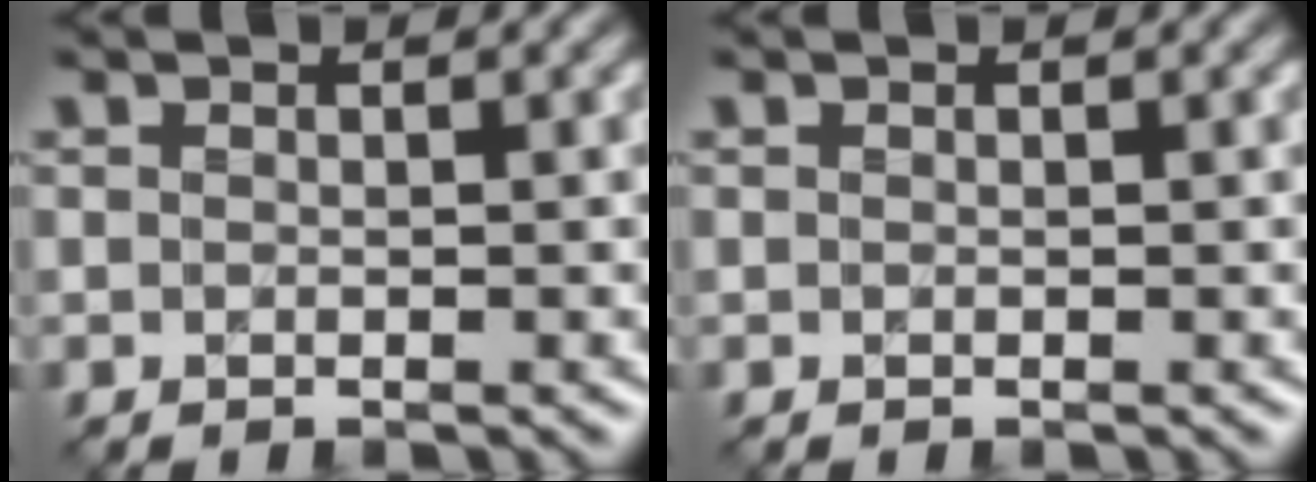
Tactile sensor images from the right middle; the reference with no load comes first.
{"total": 0.0}